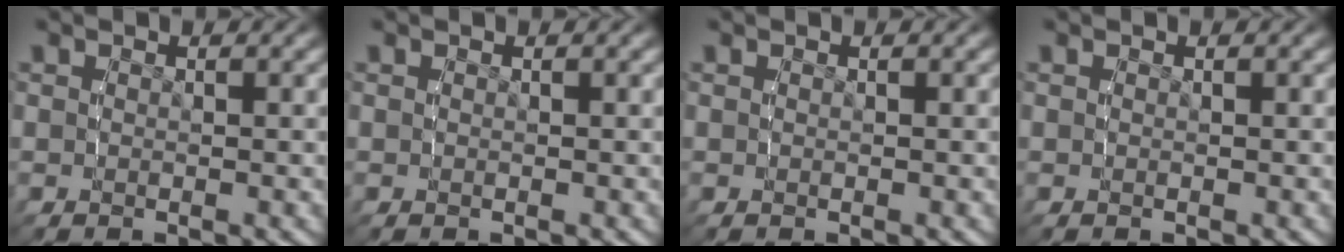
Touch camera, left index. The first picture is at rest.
{"total": 0.0}
{"total": 0.0}
{"total": 0.0}